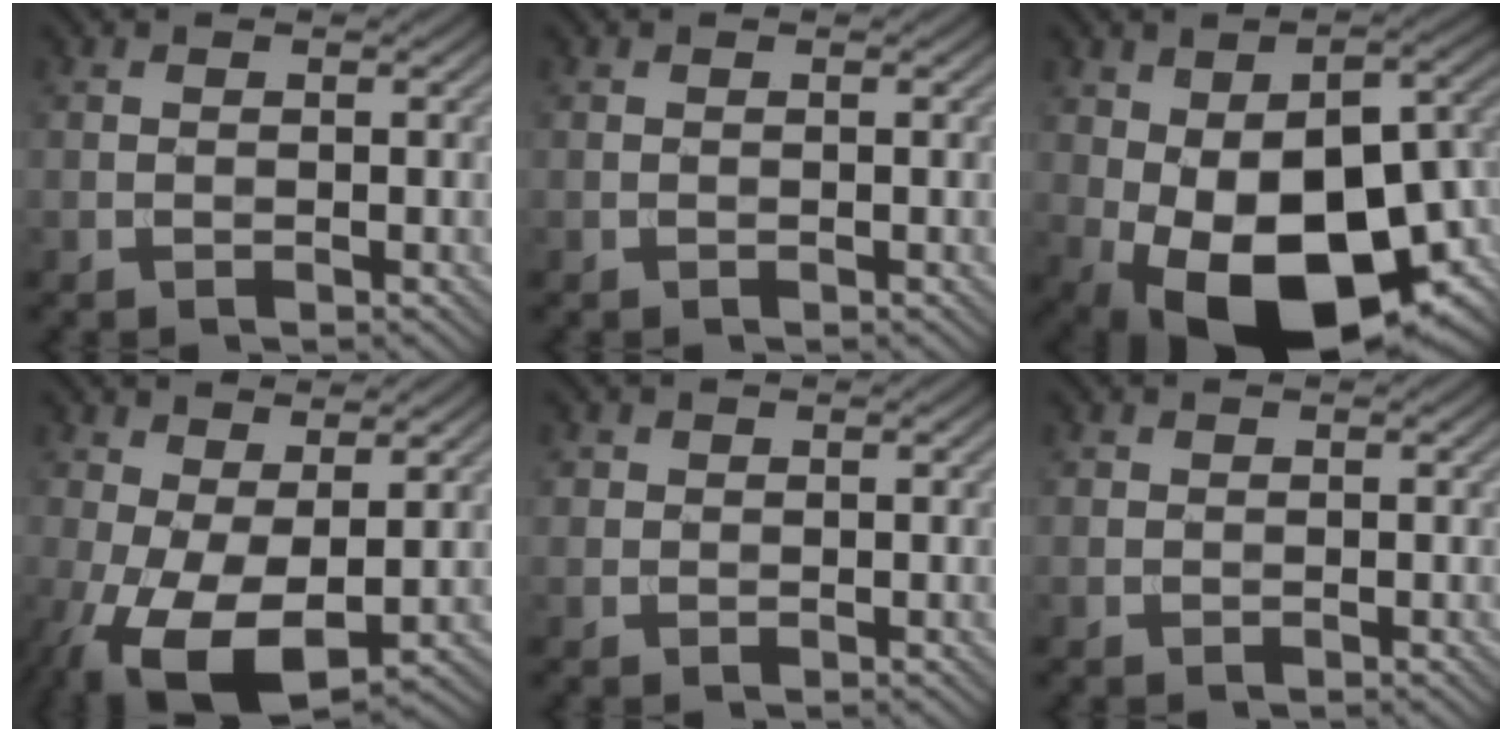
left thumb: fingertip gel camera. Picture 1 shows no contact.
{"total": 0.0}
{"total": 18.6, "force": [-5.0, 10.5, 14.6], "torque": [-0.229, -0.037, -0.064]}
{"total": 10.7, "force": [-1.9, 5.3, 9.1], "torque": [-0.206, -0.005, -0.031]}
{"total": 1.4, "force": [0.7, 1.2, 0.1], "torque": [-0.003, -0.004, 0.010]}
{"total": 0.6, "force": [0.3, 0.4, 0.0], "torque": [0.002, -0.002, 0.004]}